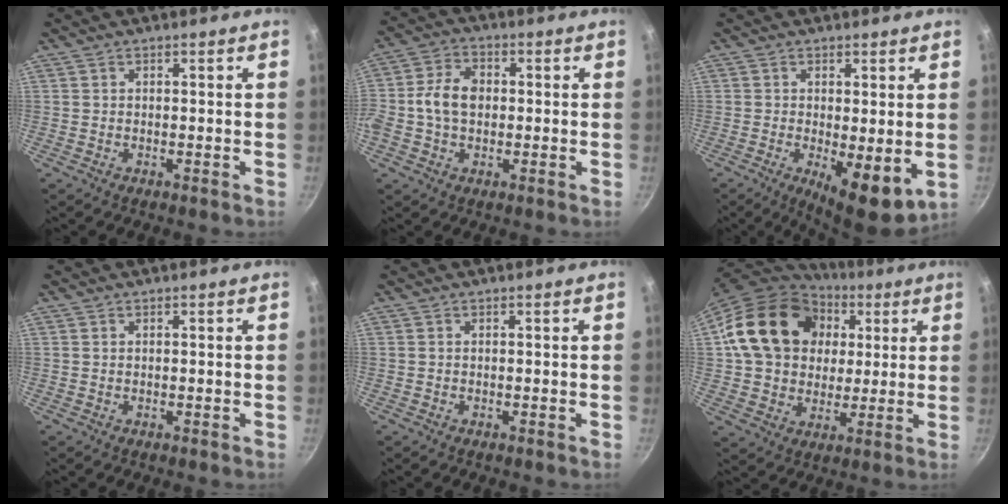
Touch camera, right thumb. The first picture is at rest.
{"total": 8.3, "force": [0.0, 6.0, 5.8], "torque": [-0.094, 0.019, -0.014]}
{"total": 8.6, "force": [-1.1, 3.2, 7.9], "torque": [-0.104, -0.016, -0.004]}
{"total": 0.0}
{"total": 0.0}
{"total": 22.0, "force": [5.1, 17.5, 12.2], "torque": [-0.193, 0.023, 0.089]}